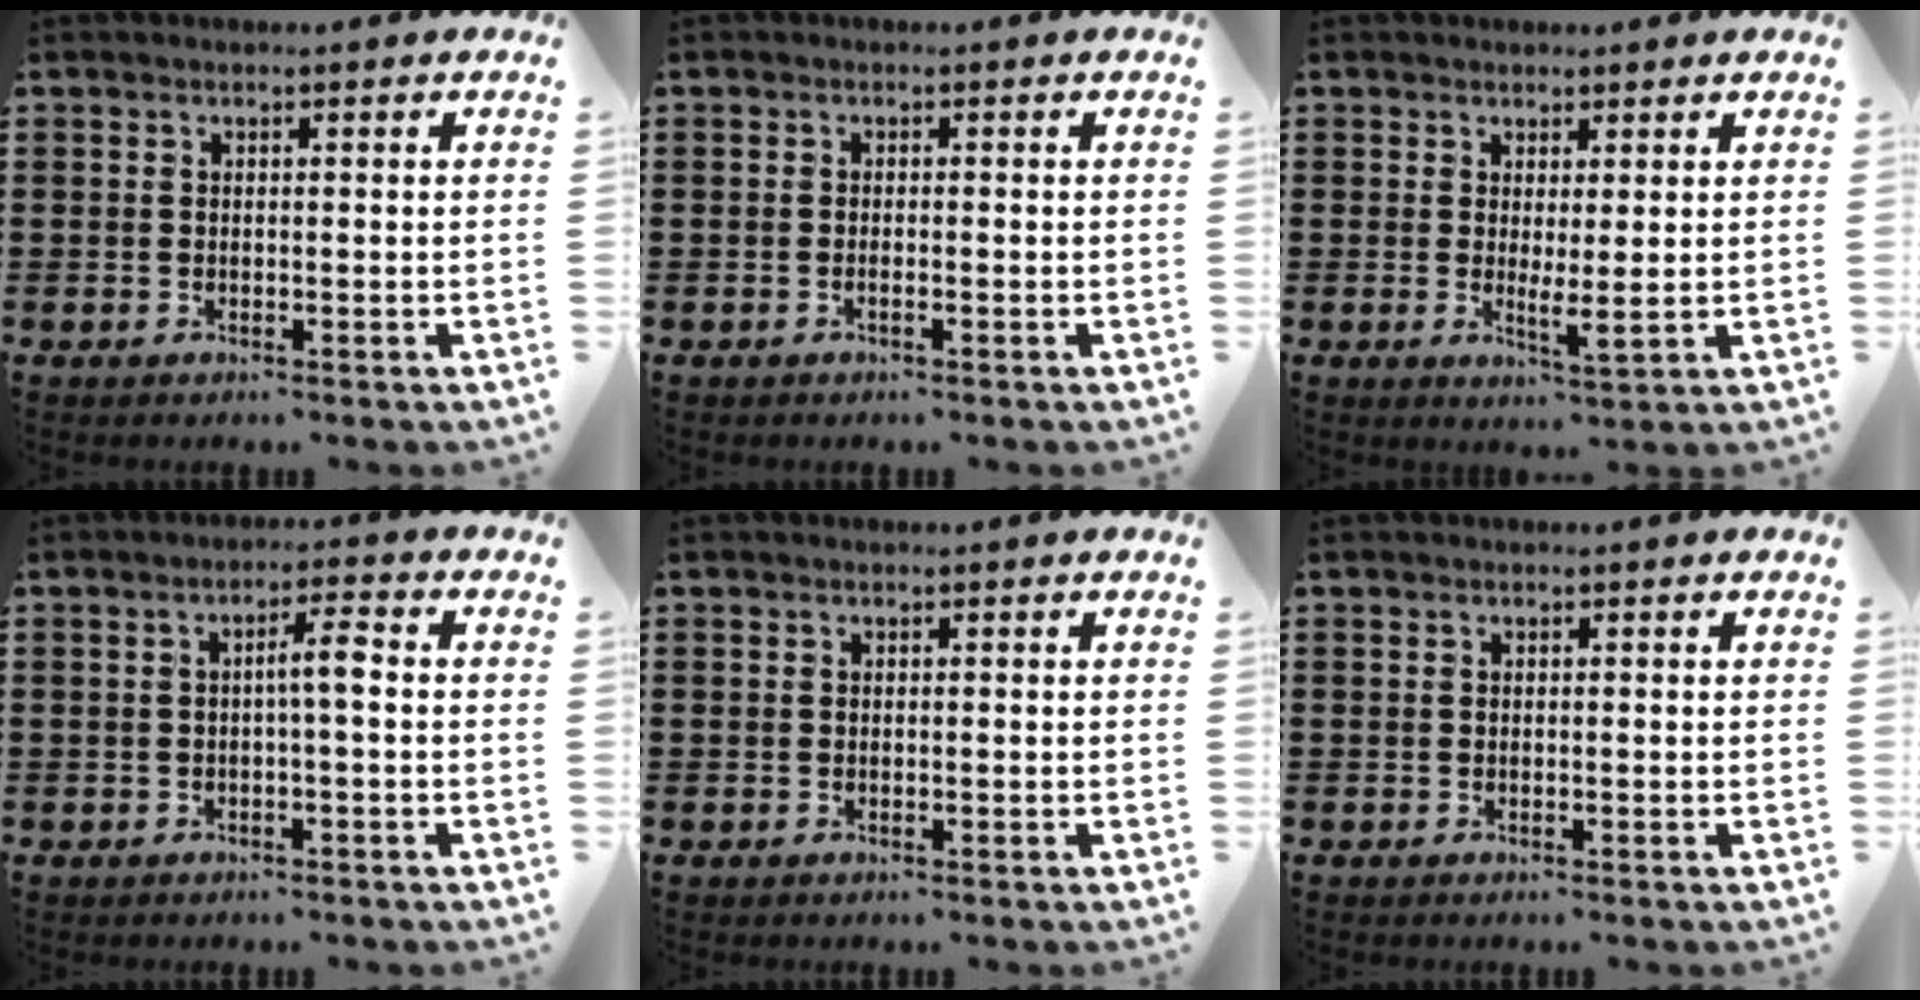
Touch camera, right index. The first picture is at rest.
{"total": 0.7, "force": [-0.5, 0.0, 0.5], "torque": [-0.009, -0.003, -0.009]}
{"total": 2.3, "force": [0.9, 0.0, 2.1], "torque": [-0.041, -0.005, 0.017]}
{"total": 3.4, "force": [-0.2, 0.3, 3.4], "torque": [-0.063, 0.004, -0.007]}
{"total": 0.0}
{"total": 0.0}